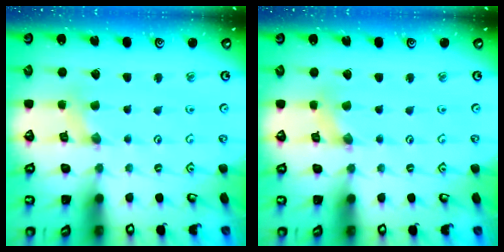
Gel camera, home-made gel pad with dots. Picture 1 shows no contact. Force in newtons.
{"total": 0.0}